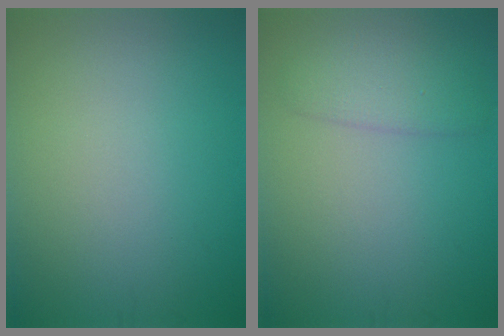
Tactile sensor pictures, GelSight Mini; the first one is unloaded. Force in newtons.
{"total": 2.7, "press": 2.7, "slide": 0.2}